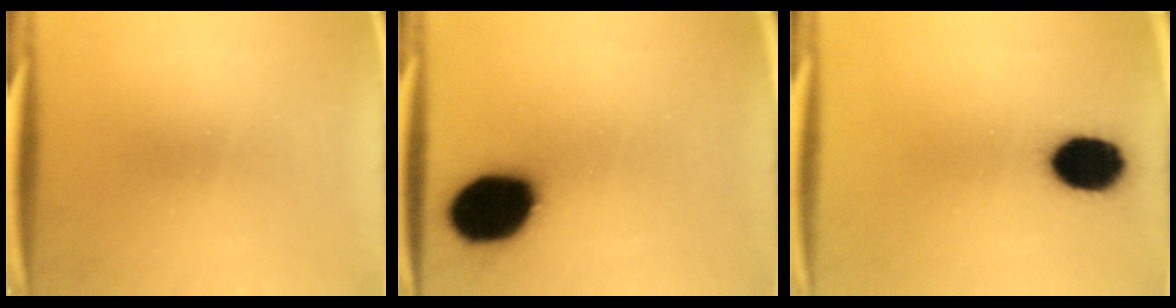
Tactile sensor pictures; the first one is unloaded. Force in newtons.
{"total": 19.1}
{"total": 13.0}